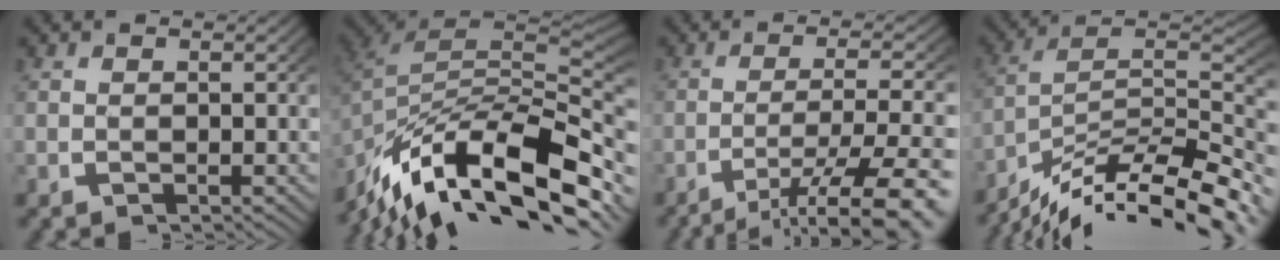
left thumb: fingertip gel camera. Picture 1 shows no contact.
{"total": 17.9, "force": [-7.1, 10.7, 12.5], "torque": [-0.230, -0.044, -0.088]}
{"total": 9.3, "force": [-5.1, 3.8, 6.9], "torque": [-0.120, -0.035, -0.056]}
{"total": 14.9, "force": [-6.9, 8.7, 9.9], "torque": [-0.156, -0.029, -0.096]}